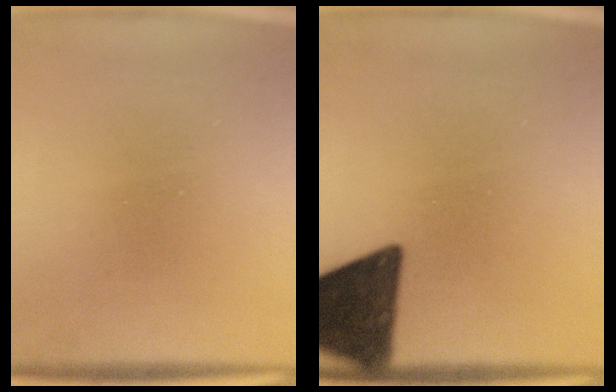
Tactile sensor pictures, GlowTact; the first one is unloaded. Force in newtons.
{"total": 12.5}